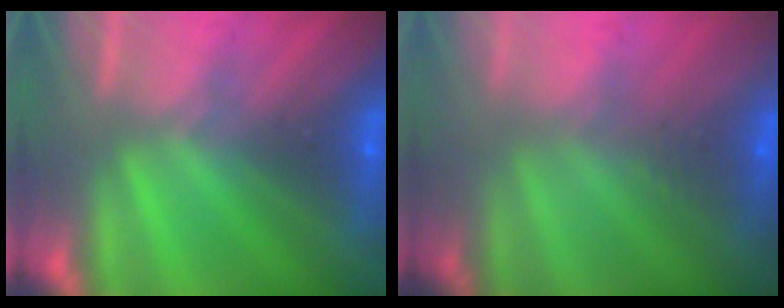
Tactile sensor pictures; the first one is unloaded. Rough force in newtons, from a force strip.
{"total": 2.4}